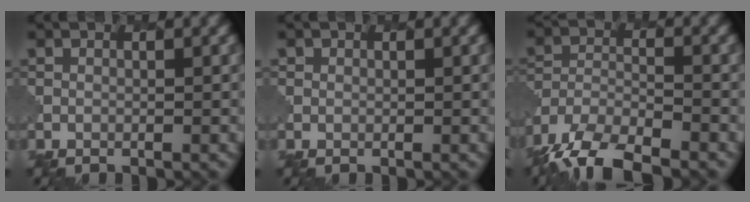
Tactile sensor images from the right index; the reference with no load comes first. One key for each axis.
{"total": 0.6, "fx": 0.2, "fy": 0.5, "fz": 0.0, "tx": -0.001, "ty": -0.002, "tz": 0.005}
{"total": 8.3, "fx": -6.8, "fy": 2.8, "fz": 3.9, "tx": -0.072, "ty": -0.020, "tz": -0.125}